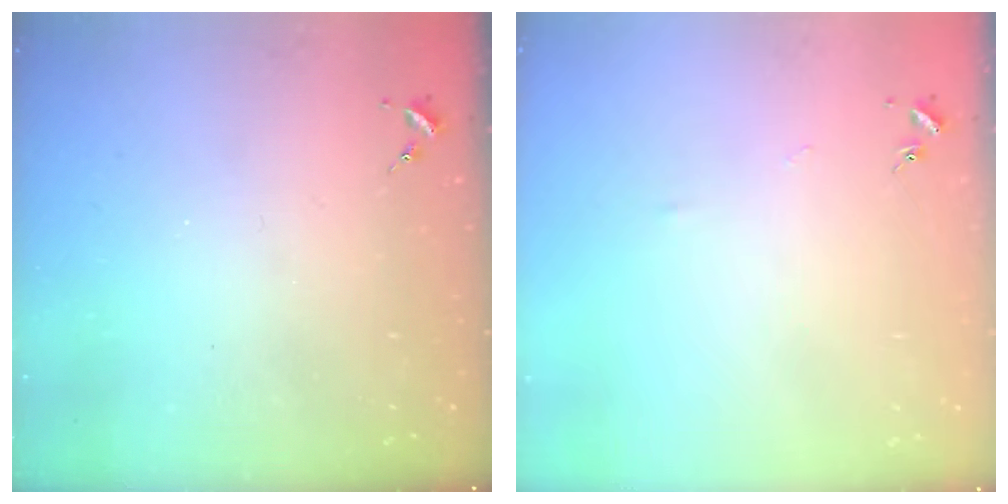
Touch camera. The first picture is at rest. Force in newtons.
{"total": 2.5, "press": 2.5, "slide": 0.4}